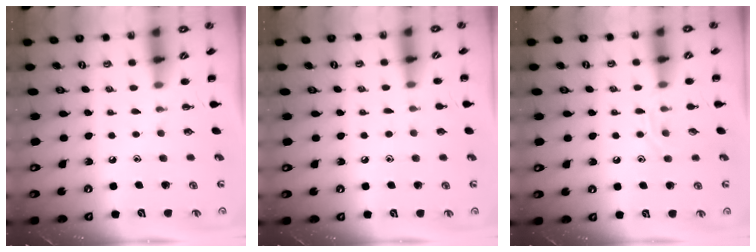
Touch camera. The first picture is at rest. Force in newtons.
{"total": 3.6, "press": 3.4, "slide": 1.3}
{"total": 7.0, "press": 6.9, "slide": 1.0}